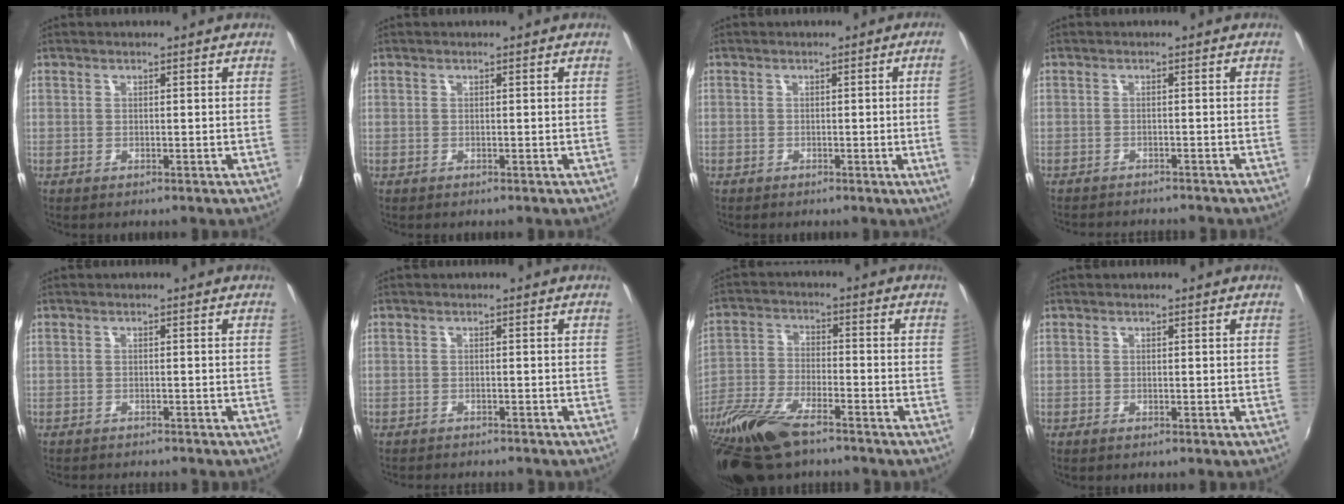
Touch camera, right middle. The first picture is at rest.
{"total": 0.0}
{"total": 4.0, "force": [0.0, -1.9, 3.6], "torque": [-0.057, -0.010, 0.005]}
{"total": 5.4, "force": [-5.1, 0.9, 1.6], "torque": [-0.044, -0.012, -0.073]}
{"total": 3.9, "force": [-3.7, 0.6, 1.2], "torque": [-0.032, -0.012, -0.055]}
{"total": 4.3, "force": [-4.0, 0.6, 1.3], "torque": [-0.036, -0.012, -0.060]}
{"total": 18.5, "force": [-14.1, 5.3, 10.7], "torque": [-0.239, -0.039, -0.267]}
{"total": 0.5, "force": [-0.4, 0.2, 0.3], "torque": [-0.006, -0.003, -0.010]}